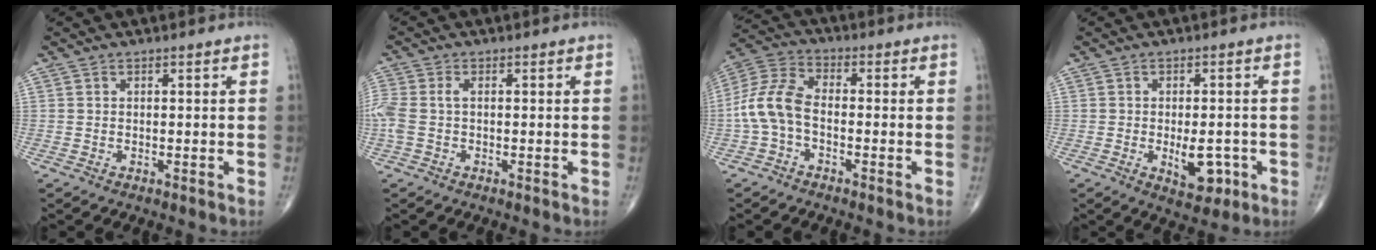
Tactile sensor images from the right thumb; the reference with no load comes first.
{"total": 5.4, "force": [-0.2, 3.1, 4.4], "torque": [-0.137, 0.012, -0.004]}
{"total": 9.3, "force": [-1.9, 5.2, 7.4], "torque": [-0.159, 0.030, -0.048]}
{"total": 6.7, "force": [-1.8, 3.4, 5.5], "torque": [-0.063, -0.002, -0.017]}